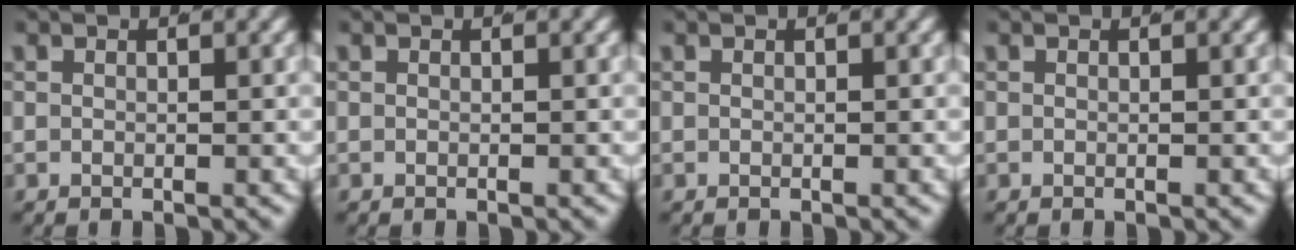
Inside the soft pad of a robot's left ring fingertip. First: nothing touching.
{"total": 0.0}
{"total": 0.0}
{"total": 0.0}